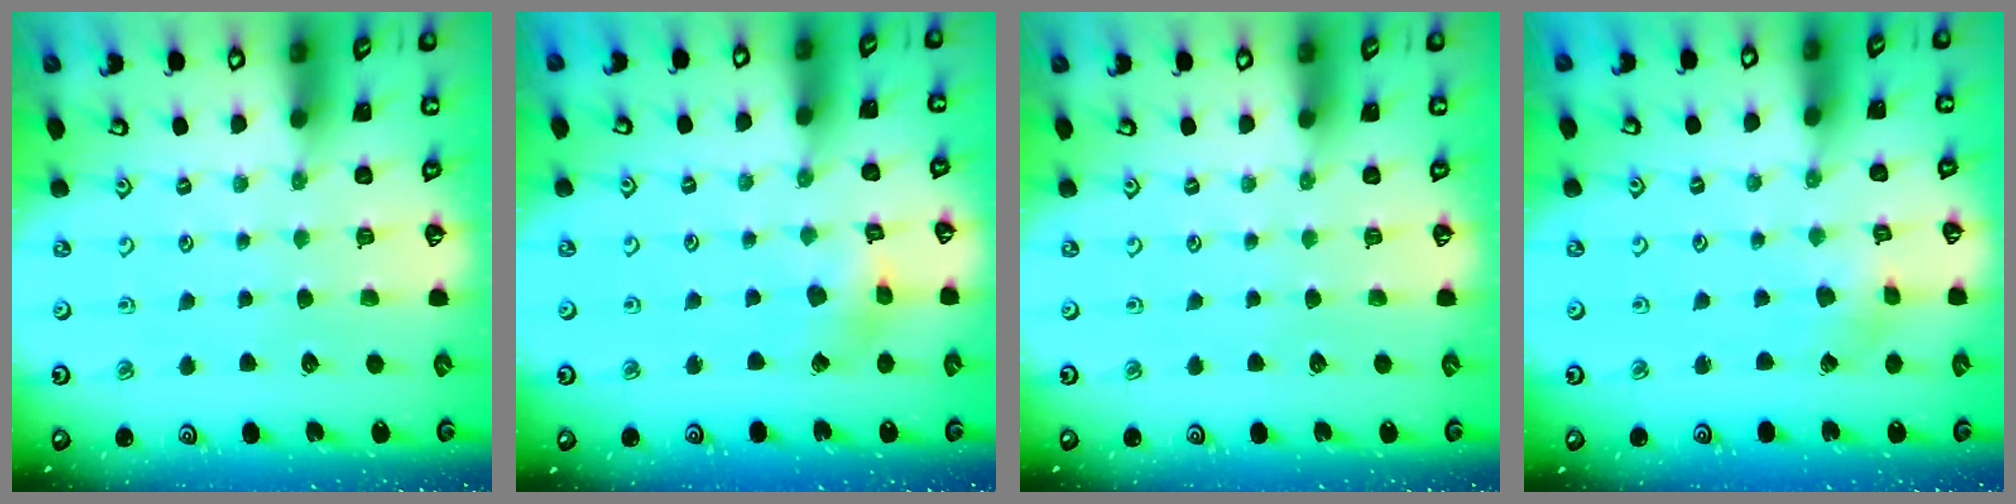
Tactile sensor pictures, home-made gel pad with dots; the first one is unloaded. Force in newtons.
{"total": 3.7, "press": 3.7, "slide": 0.3}
{"total": 0.0}
{"total": 2.3, "press": 2.3, "slide": 0.1}